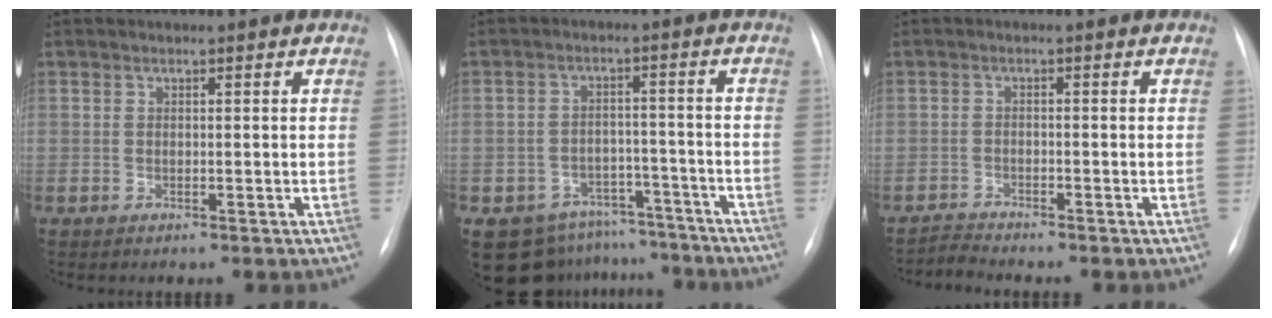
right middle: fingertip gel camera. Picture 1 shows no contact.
{"total": 11.0, "force": [-8.9, 6.4, 1.5], "torque": [-0.015, 0.035, -0.113]}
{"total": 2.0, "force": [-1.9, -0.3, -0.6], "torque": [0.013, -0.013, -0.036]}